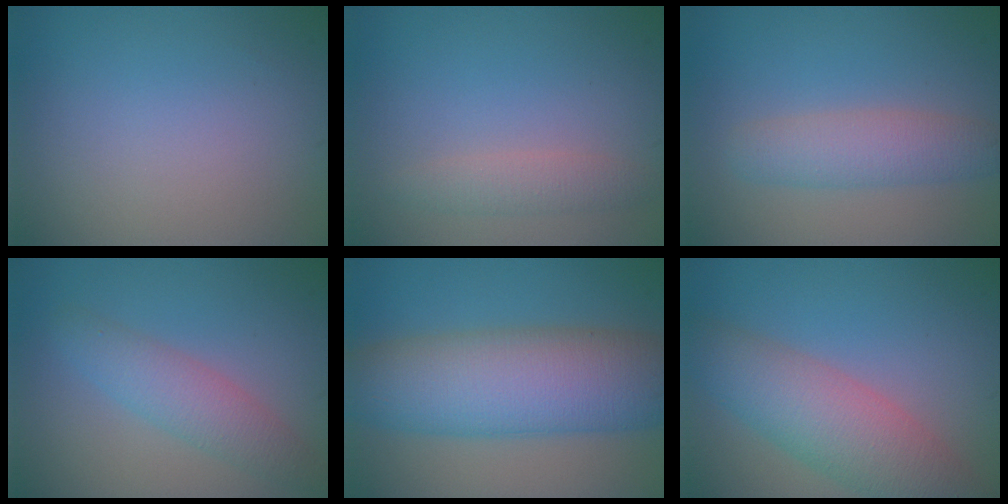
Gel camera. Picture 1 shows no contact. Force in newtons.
{"total": 1.9, "press": 1.9, "slide": 0.0}
{"total": 3.5, "press": 3.5, "slide": 0.1}
{"total": 3.4, "press": 3.4, "slide": 0.1}
{"total": 10.6, "press": 10.6, "slide": 0.3}
{"total": 6.7, "press": 6.7, "slide": 0.2}